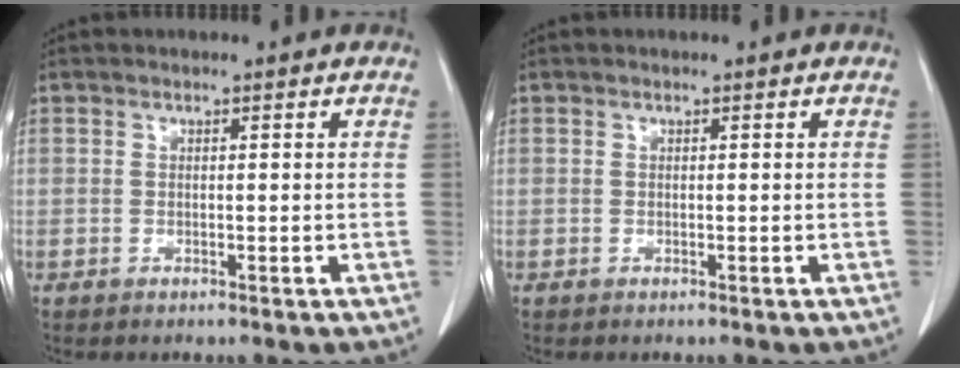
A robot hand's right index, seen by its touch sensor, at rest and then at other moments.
{"total": 0.0}